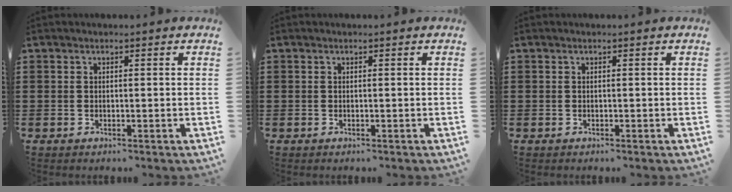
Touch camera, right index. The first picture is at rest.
{"total": 0.0}
{"total": 0.0}